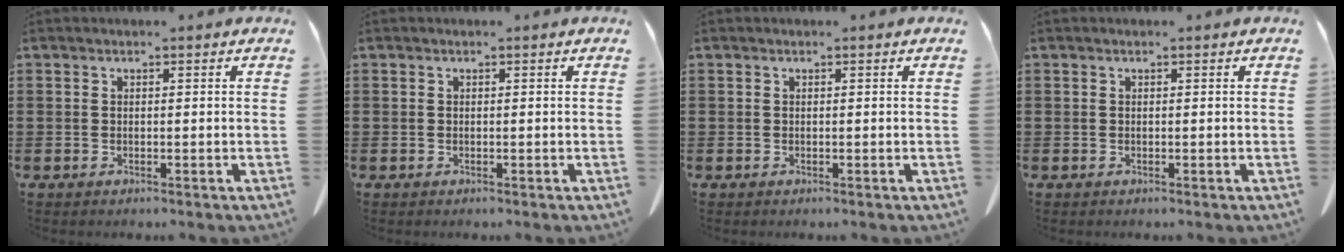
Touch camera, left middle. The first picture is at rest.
{"total": 0.0}
{"total": 0.0}
{"total": 0.0}